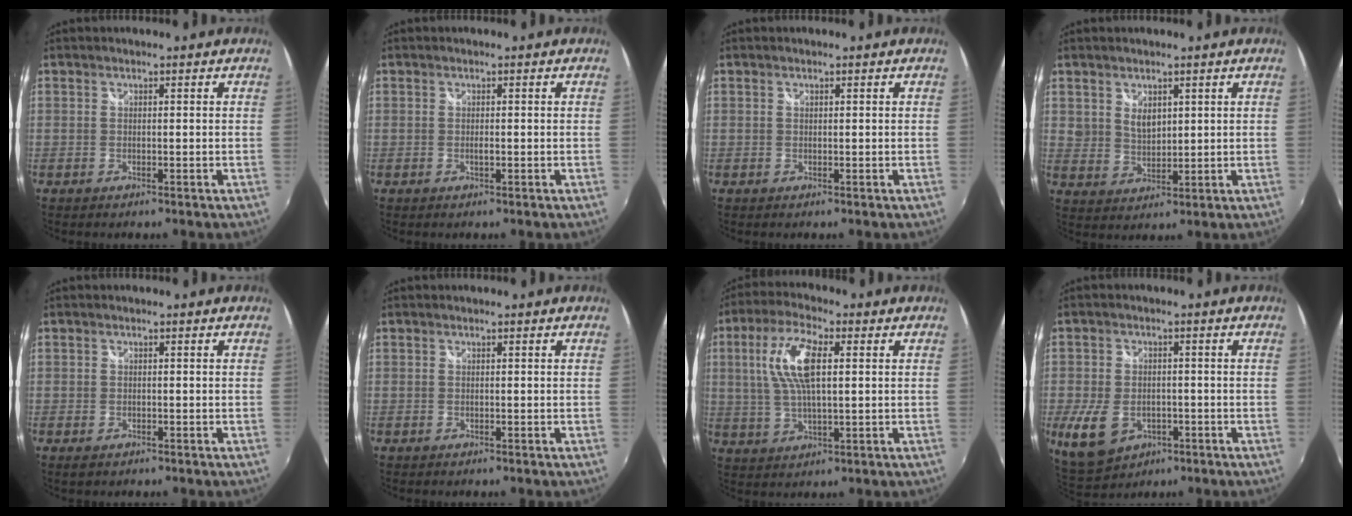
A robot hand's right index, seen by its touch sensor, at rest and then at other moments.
{"total": 0.8, "force": [-0.2, 0.3, 0.7], "torque": [-0.014, -0.001, -0.004]}
{"total": 0.0}
{"total": 4.4, "force": [2.2, 3.2, 2.2], "torque": [-0.029, -0.001, 0.042]}
{"total": 1.2, "force": [-0.8, 0.7, 0.5], "torque": [-0.010, -0.006, -0.015]}
{"total": 0.0}
{"total": 10.7, "force": [2.4, 3.9, 9.7], "torque": [-0.193, 0.013, 0.048]}
{"total": 9.9, "force": [-3.6, 7.1, 5.8], "torque": [-0.142, -0.019, -0.052]}